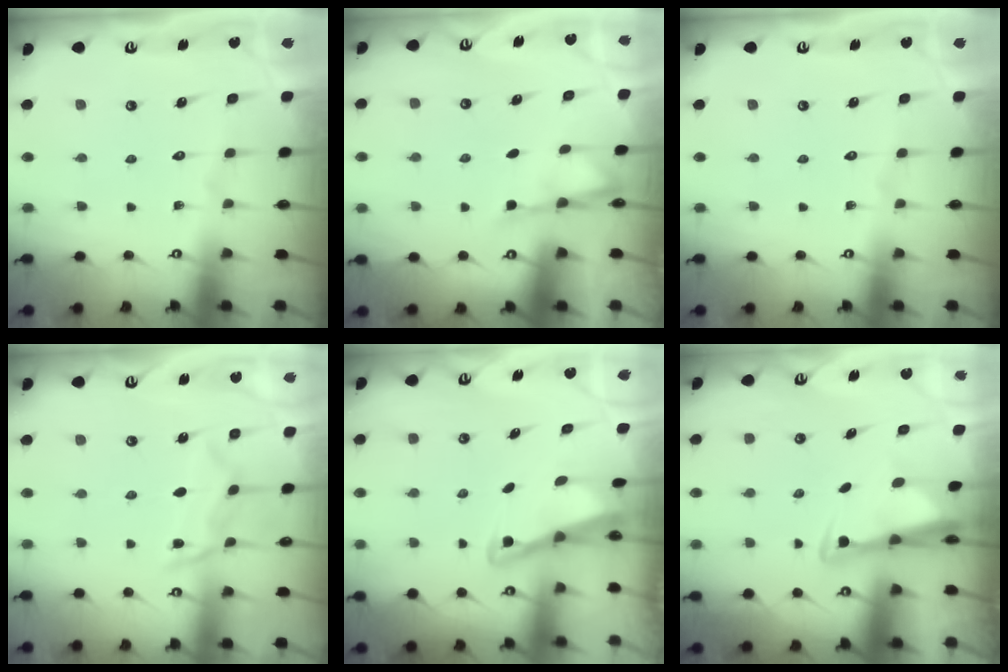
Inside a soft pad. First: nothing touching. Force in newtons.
{"total": 2.9, "press": 2.9, "slide": 0.5}
{"total": 0.0}
{"total": 8.5, "press": 8.4, "slide": 0.8}
{"total": 2.9, "press": 2.9, "slide": 0.4}
{"total": 2.9, "press": 2.9, "slide": 0.6}